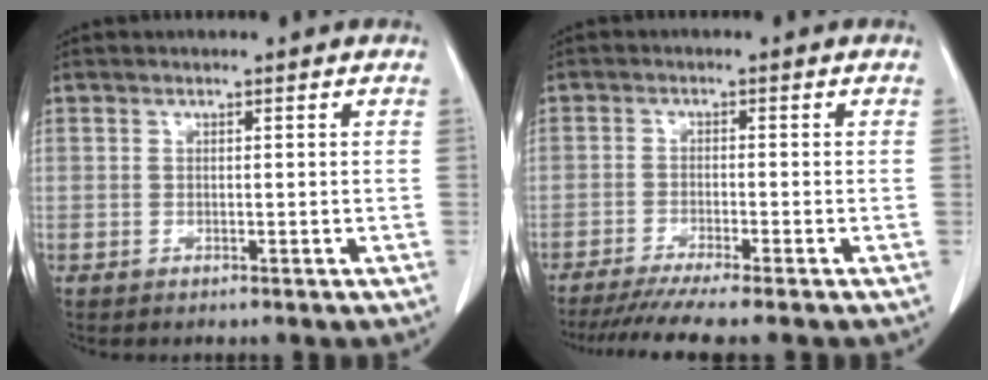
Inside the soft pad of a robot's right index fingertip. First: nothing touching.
{"total": 8.7, "force": [-7.3, -0.9, 4.6], "torque": [-0.057, -0.024, -0.115]}